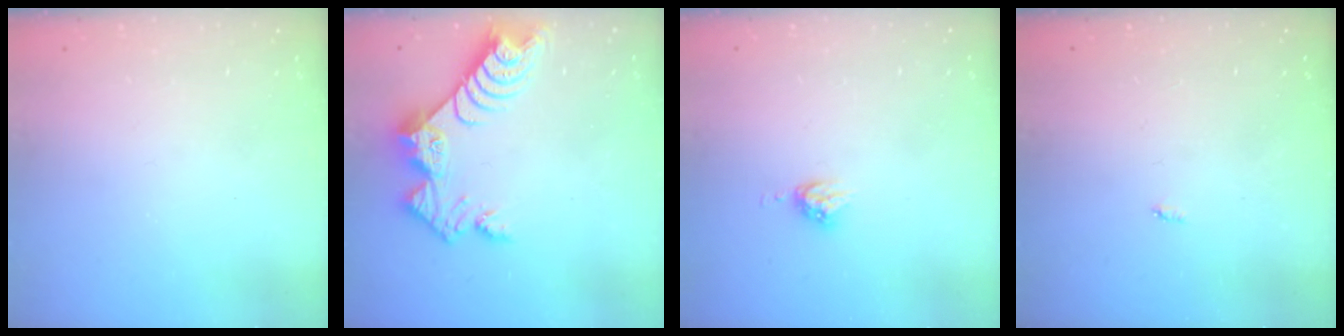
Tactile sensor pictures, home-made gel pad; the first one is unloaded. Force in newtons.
{"total": 10.5, "press": 10.4, "slide": 0.8}
{"total": 4.8, "press": 4.7, "slide": 0.7}
{"total": 2.1, "press": 2.1, "slide": 0.4}